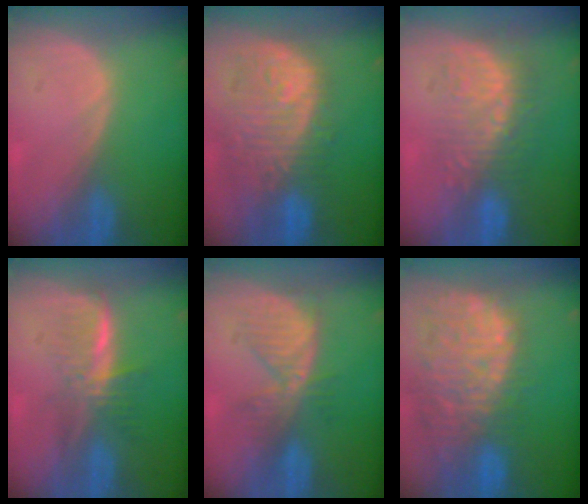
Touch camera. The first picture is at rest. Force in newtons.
{"total": 12.0, "press": 10.7, "slide": 5.5}
{"total": 9.3, "press": 8.4, "slide": 3.9}
{"total": 5.8, "press": 5.3, "slide": 2.3}
{"total": 6.0, "press": 5.9, "slide": 1.1}
{"total": 14.2, "press": 11.7, "slide": 8.0}